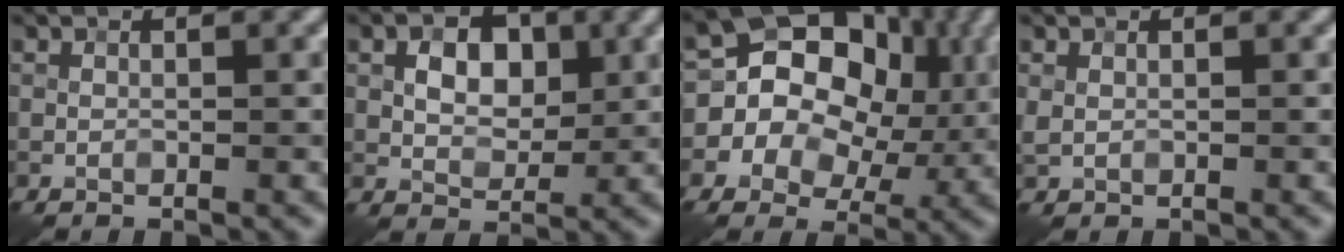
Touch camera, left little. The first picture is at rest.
{"total": 4.2, "force": [0.9, 2.8, 3.0], "torque": [-0.046, 0.002, 0.010]}
{"total": 13.6, "force": [1.5, 11.3, 7.3], "torque": [-0.113, 0.028, -0.004]}
{"total": 0.6, "force": [0.2, 0.4, 0.4], "torque": [-0.012, 0.000, 0.007]}